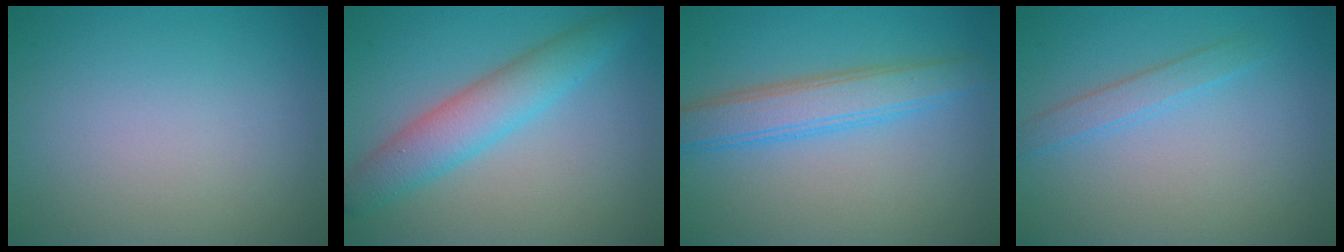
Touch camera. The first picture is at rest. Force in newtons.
{"total": 4.6, "press": 4.6, "slide": 0.1}
{"total": 4.2, "press": 4.2, "slide": 0.1}
{"total": 1.7, "press": 1.7, "slide": 0.1}